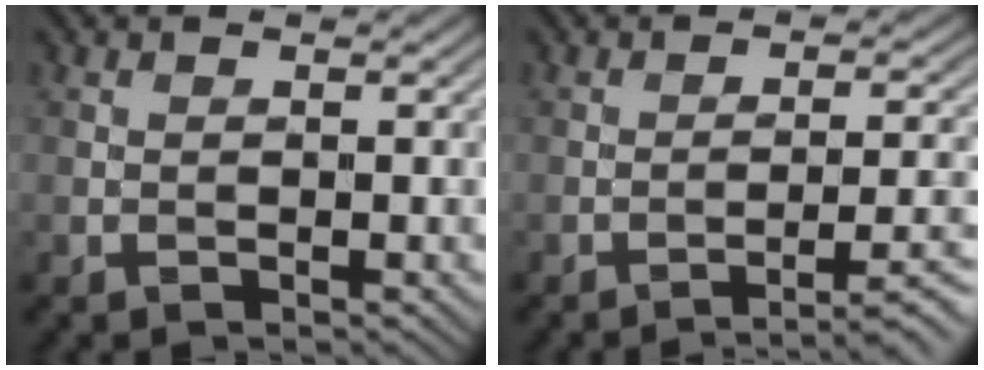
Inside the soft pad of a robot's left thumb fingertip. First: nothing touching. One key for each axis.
{"total": 5.7, "fx": -3.6, "fy": 1.0, "fz": 4.3, "tx": -0.068, "ty": 0.006, "tz": -0.051}